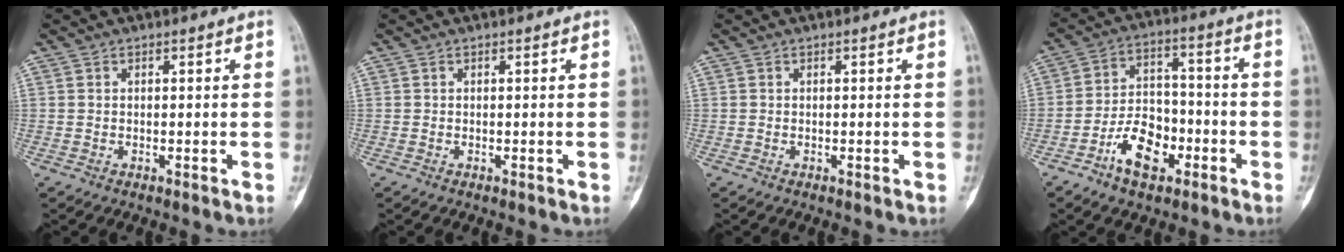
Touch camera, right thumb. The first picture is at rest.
{"total": 0.0}
{"total": 0.0}
{"total": 10.7, "force": [-5.1, 6.5, 6.8], "torque": [-0.094, 0.040, -0.091]}